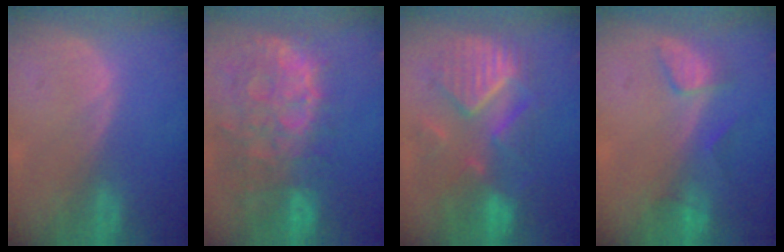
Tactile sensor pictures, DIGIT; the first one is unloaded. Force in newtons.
{"total": 13.6, "press": 11.0, "slide": 7.9}
{"total": 10.6, "press": 9.7, "slide": 4.3}
{"total": 3.4, "press": 3.4, "slide": 0.3}